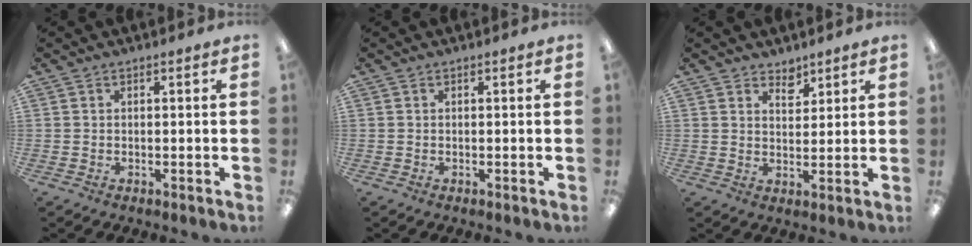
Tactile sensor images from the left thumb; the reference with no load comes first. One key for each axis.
{"total": 0.0}
{"total": 4.0, "fx": 3.5, "fy": 1.8, "fz": 0.6, "tx": 0.005, "ty": -0.025, "tz": 0.062}